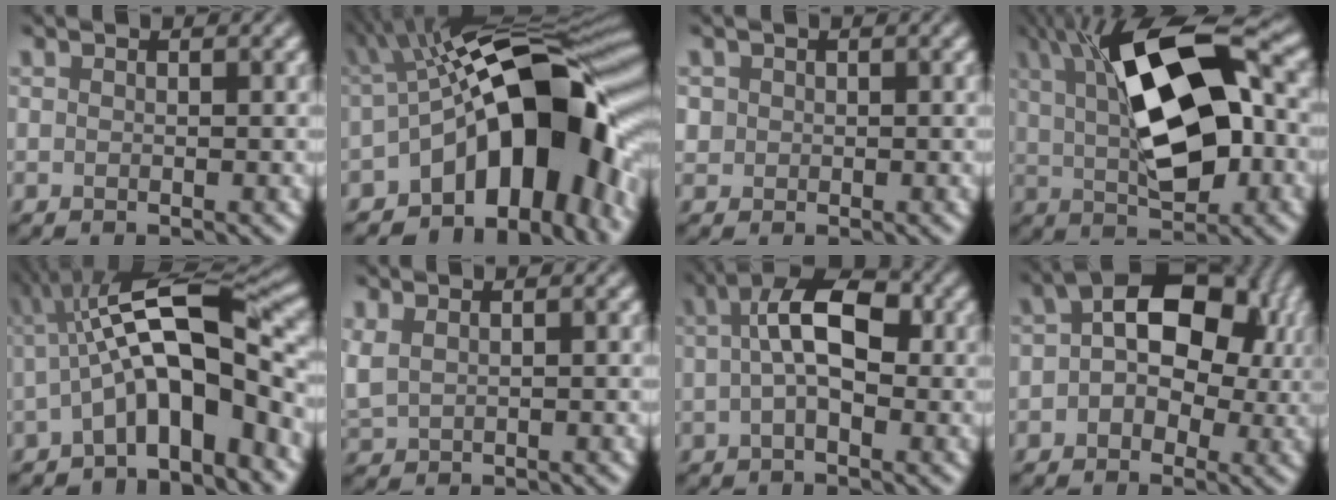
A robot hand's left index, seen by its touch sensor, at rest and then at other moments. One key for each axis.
{"total": 14.9, "fx": -4.0, "fy": 7.0, "fz": 12.5, "tx": -0.124, "ty": 0.017, "tz": -0.081}
{"total": 0.9, "fx": 0.0, "fy": 0.9, "fz": -0.2, "tx": 0.003, "ty": -0.005, "tz": 0.003}
{"total": 12.8, "fx": 2.4, "fy": 5.4, "fz": 11.4, "tx": -0.186, "ty": 0.016, "tz": 0.033}
{"total": 9.4, "fx": -1.9, "fy": 2.9, "fz": 8.7, "tx": -0.136, "ty": 0.018, "tz": -0.043}
{"total": 1.7, "fx": 0.9, "fy": 1.0, "fz": 1.1, "tx": -0.036, "ty": 0.003, "tz": 0.029}
{"total": 6.3, "fx": 0.6, "fy": 3.0, "fz": 5.4, "tx": -0.087, "ty": 0.015, "tz": -0.003}
{"total": 9.4, "fx": 1.4, "fy": 6.1, "fz": 7.0, "tx": -0.080, "ty": 0.020, "tz": 0.004}